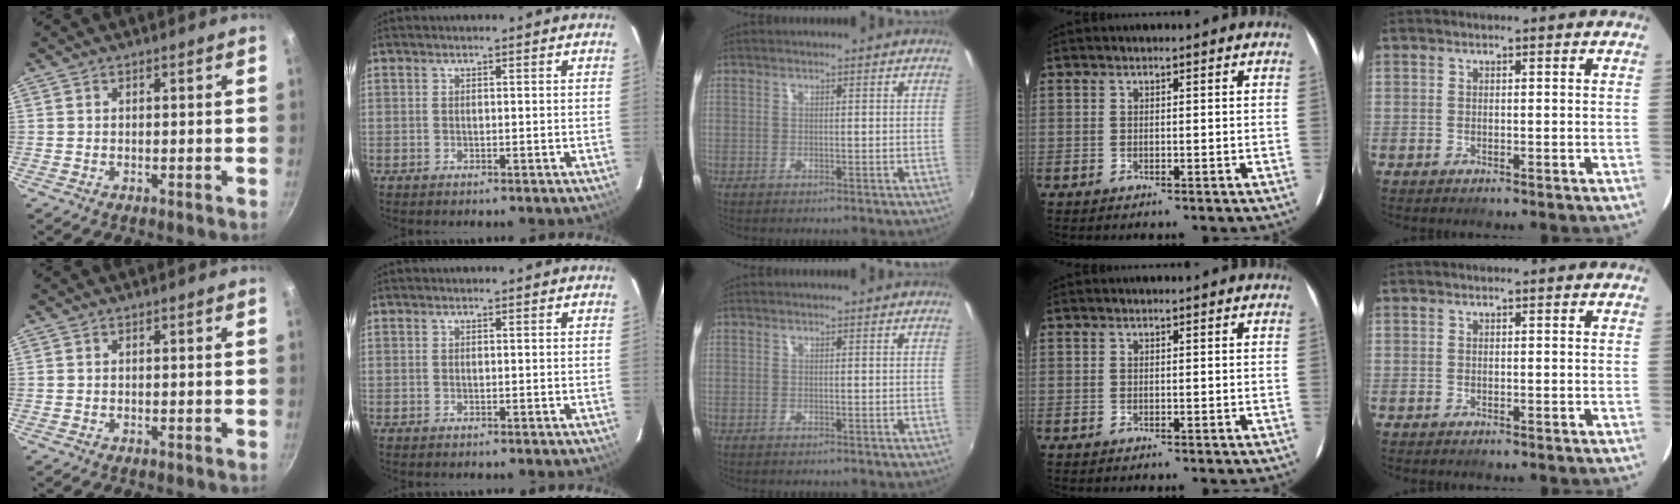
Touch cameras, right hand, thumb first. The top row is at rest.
{}